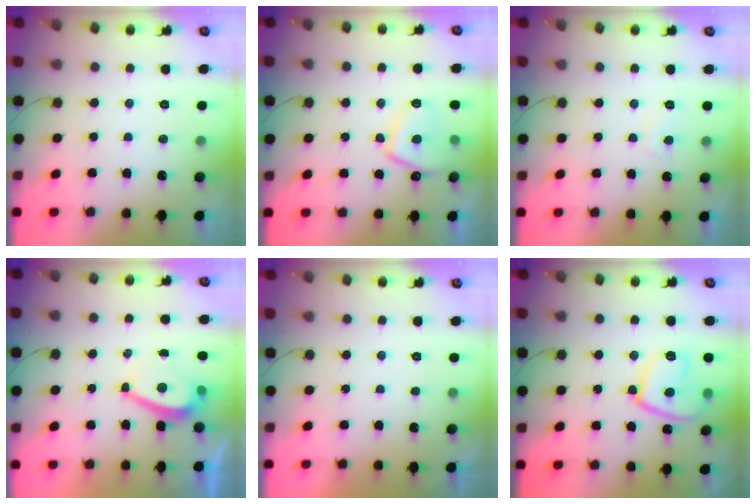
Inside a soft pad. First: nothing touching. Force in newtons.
{"total": 9.2, "press": 9.1, "slide": 1.2}
{"total": 1.6, "press": 1.5, "slide": 0.6}
{"total": 4.7, "press": 4.6, "slide": 0.6}
{"total": 2.3, "press": 2.2, "slide": 0.4}
{"total": 12.6, "press": 12.5, "slide": 1.2}